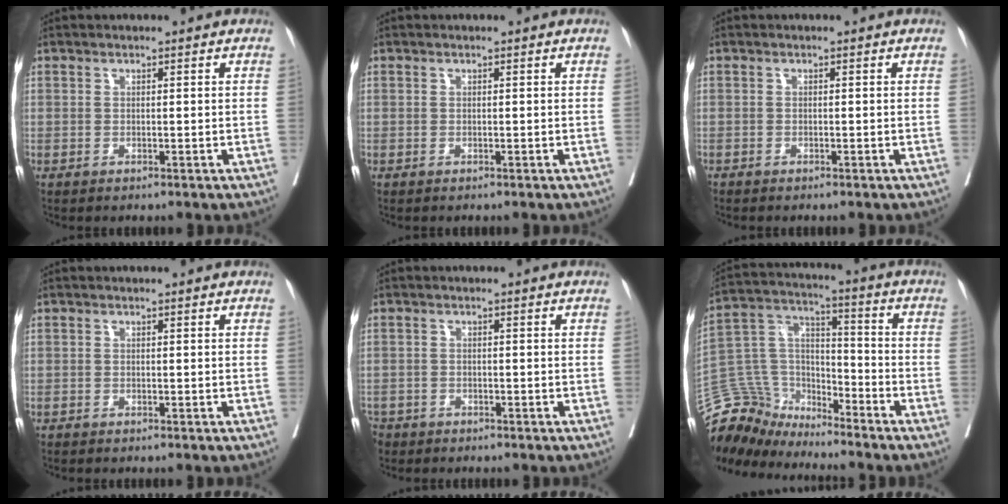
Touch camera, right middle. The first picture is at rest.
{"total": 0.0}
{"total": 0.6, "force": [-0.2, -0.3, -0.5], "torque": [0.009, 0.003, -0.011]}
{"total": 0.7, "force": [-0.5, -0.4, -0.3], "torque": [0.006, 0.004, -0.012]}
{"total": 3.6, "force": [-3.0, 2.0, -0.3], "torque": [0.000, 0.003, -0.058]}
{"total": 12.8, "force": [-12.4, 3.3, 0.5], "torque": [-0.022, 0.053, -0.238]}